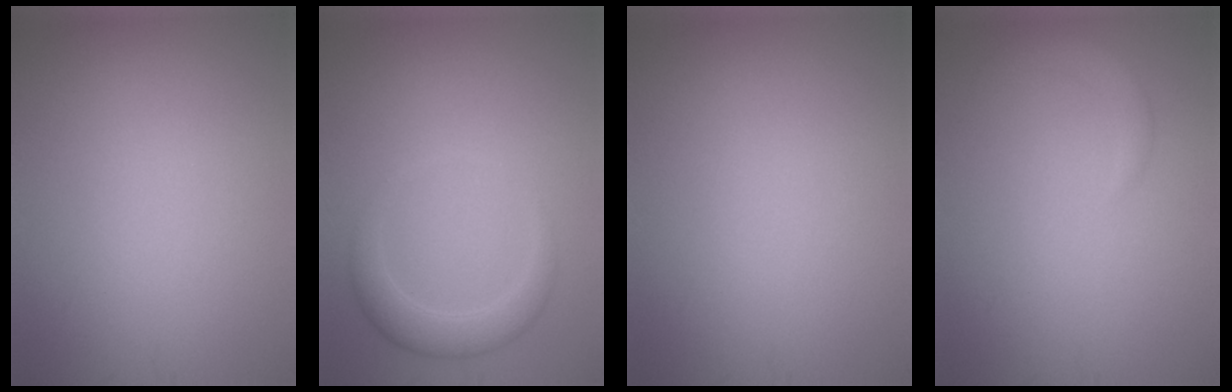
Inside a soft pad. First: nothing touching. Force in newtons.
{"total": 2.7, "press": 2.7, "slide": 0.1}
{"total": 0.0}
{"total": 1.5, "press": 1.5, "slide": 0.1}